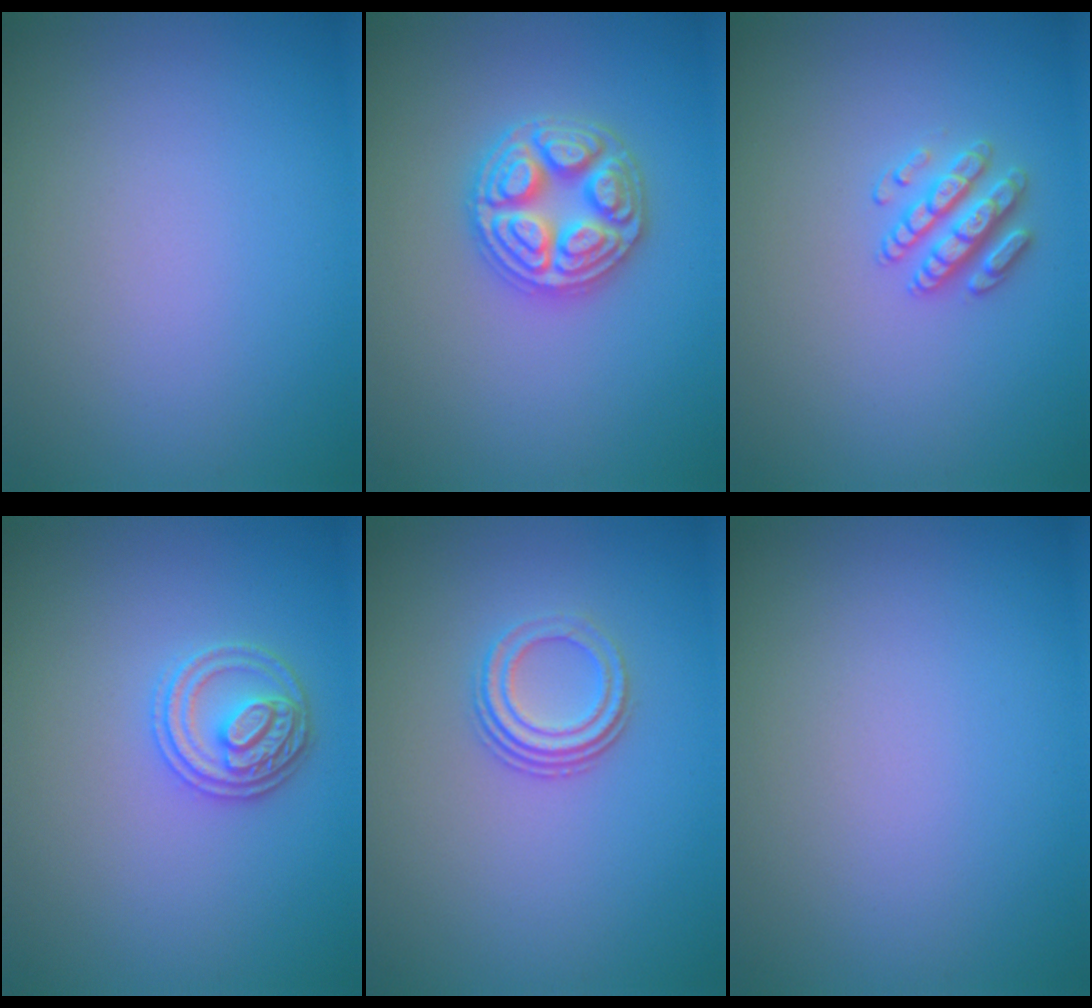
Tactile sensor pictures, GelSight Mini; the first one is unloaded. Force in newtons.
{"total": 4.6, "press": 4.5, "slide": 0.6}
{"total": 2.6, "press": 2.6, "slide": 0.6}
{"total": 2.9, "press": 2.8, "slide": 0.7}
{"total": 3.0, "press": 2.1, "slide": 2.2}
{"total": 0.0}